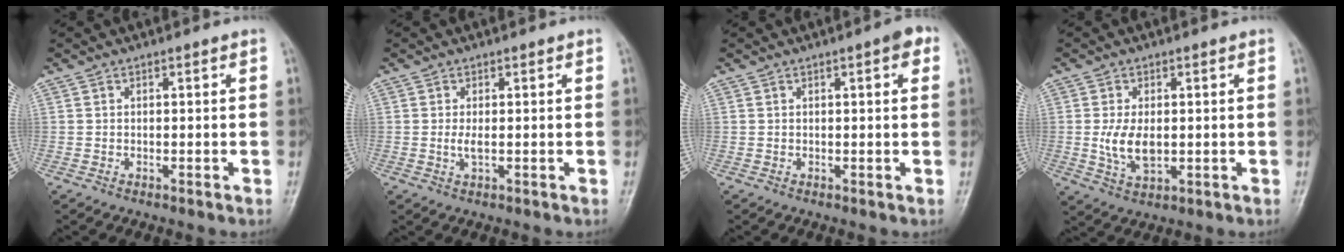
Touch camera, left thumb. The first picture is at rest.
{"total": 1.6, "force": [0.1, 0.6, 1.5], "torque": [-0.030, -0.003, 0.005]}
{"total": 2.9, "force": [1.1, 0.9, 2.5], "torque": [-0.025, 0.004, 0.010]}
{"total": 6.1, "force": [0.0, 3.5, 4.9], "torque": [-0.093, -0.011, 0.007]}